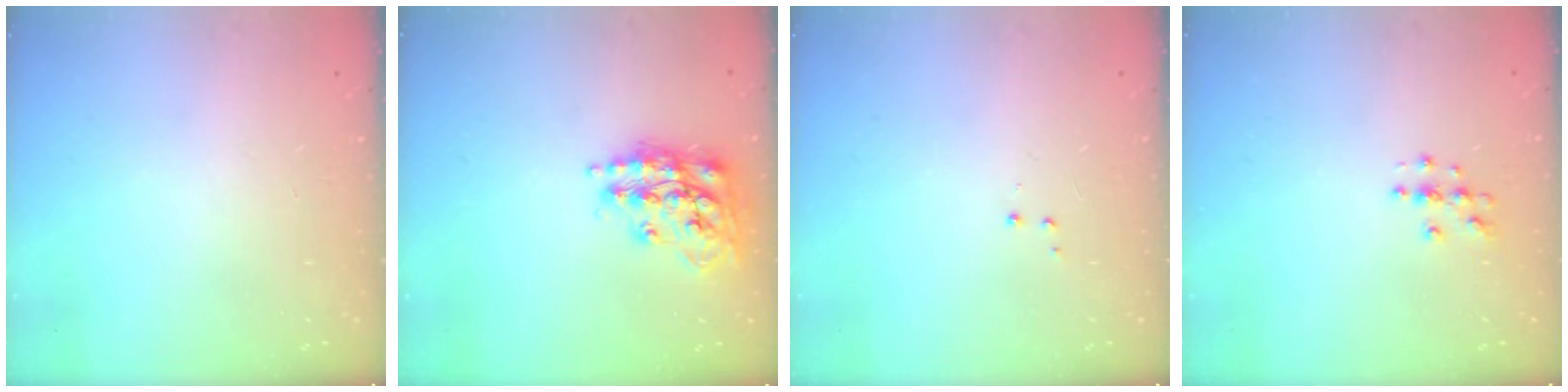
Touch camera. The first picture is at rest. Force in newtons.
{"total": 16.5, "press": 16.5, "slide": 1.1}
{"total": 2.8, "press": 2.7, "slide": 0.5}
{"total": 3.7, "press": 3.7, "slide": 0.2}